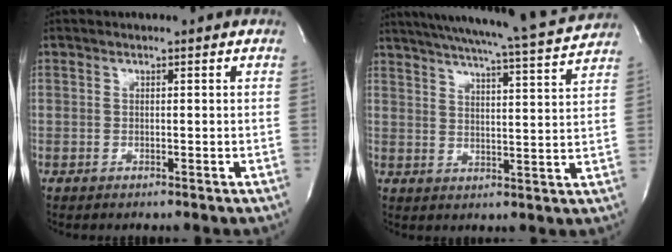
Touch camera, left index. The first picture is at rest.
{"total": 19.3, "force": [17.6, -0.4, 7.7], "torque": [-0.128, -0.031, 0.230]}